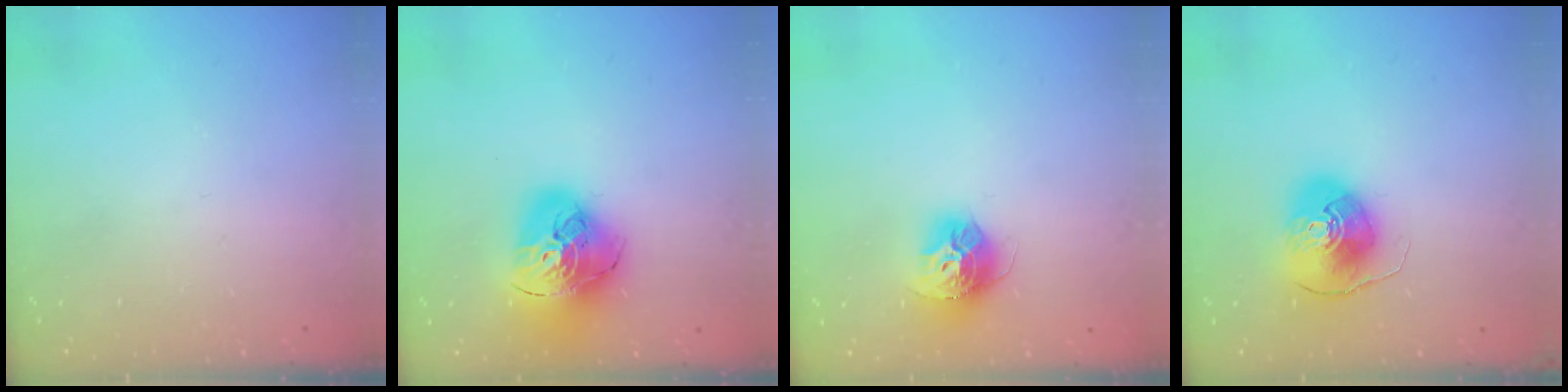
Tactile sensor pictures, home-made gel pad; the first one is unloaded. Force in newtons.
{"total": 19.9, "press": 19.8, "slide": 2.2}
{"total": 12.8, "press": 12.8, "slide": 1.1}
{"total": 10.3, "press": 10.2, "slide": 1.5}